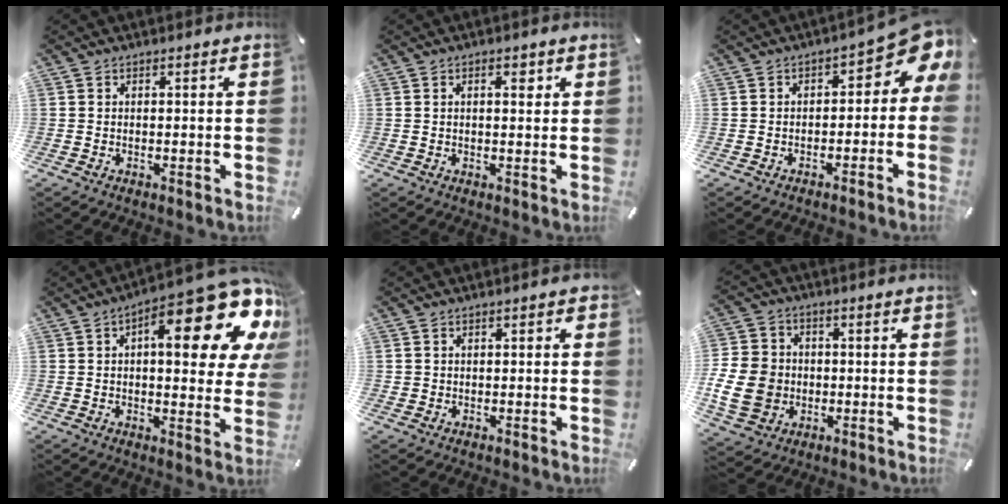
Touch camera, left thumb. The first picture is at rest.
{"total": 2.4, "force": [0.8, 1.2, 1.9], "torque": [-0.024, 0.000, 0.009]}
{"total": 7.6, "force": [2.0, 4.3, 5.9], "torque": [-0.065, -0.027, 0.032]}
{"total": 22.3, "force": [10.5, 8.3, 17.8], "torque": [-0.226, -0.080, 0.159]}
{"total": 1.4, "force": [-0.1, 1.3, 0.4], "torque": [-0.007, 0.006, -0.004]}
{"total": 12.3, "force": [-2.1, 10.7, 5.8], "torque": [-0.132, 0.021, -0.035]}